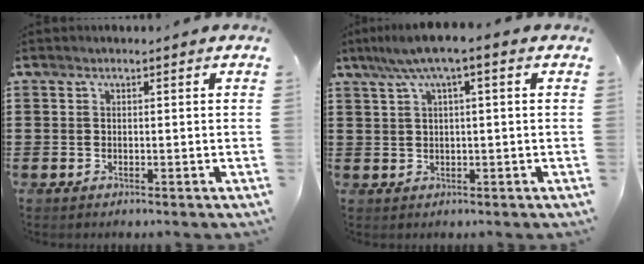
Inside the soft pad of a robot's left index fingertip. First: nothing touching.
{"total": 4.1, "force": [1.0, 0.3, 3.9], "torque": [-0.082, -0.001, 0.012]}